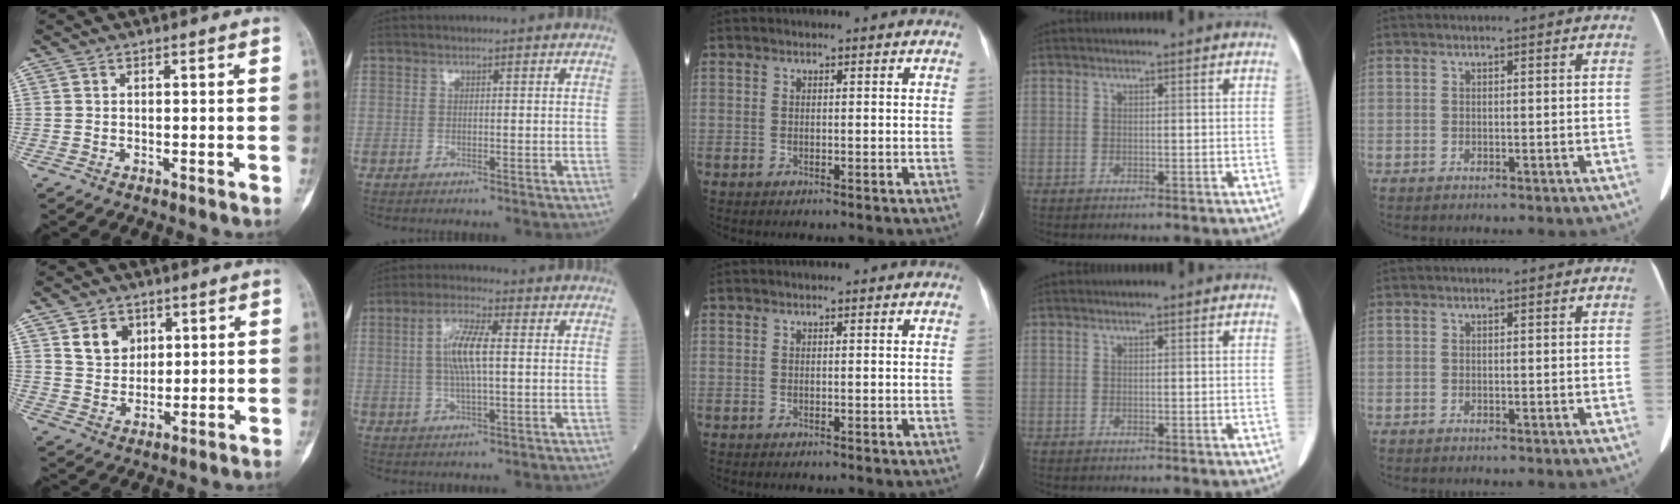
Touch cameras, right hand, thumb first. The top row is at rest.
{"thumb": {"total": 6.7, "force": [3.0, 5.2, 2.9], "torque": [-0.025, -0.017, 0.058]}, "index": {"total": 7.1, "force": [0.8, 1.3, 6.9], "torque": [-0.141, 0.006, 0.014]}}